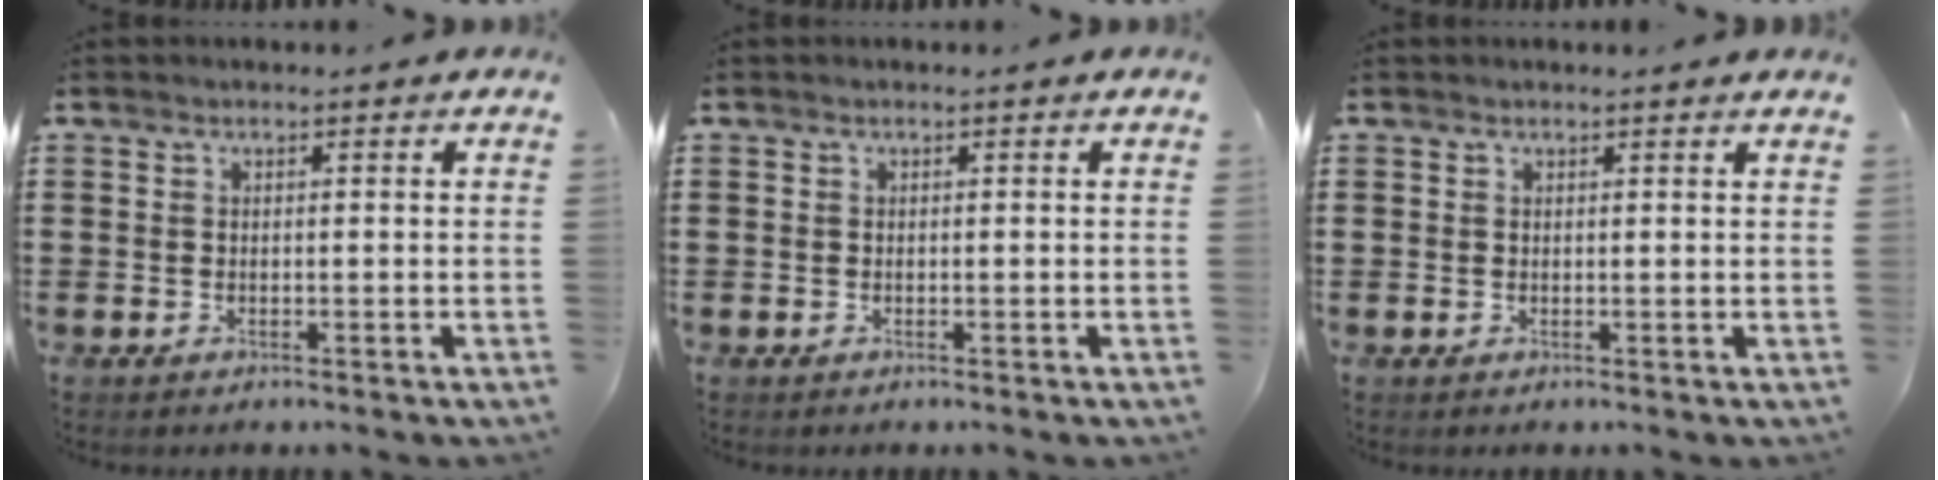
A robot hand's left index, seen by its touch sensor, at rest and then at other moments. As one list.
[{"total": 0.0}, {"total": 0.7, "force": [0.6, -0.1, 0.3], "torque": [-0.007, -0.003, 0.011]}]